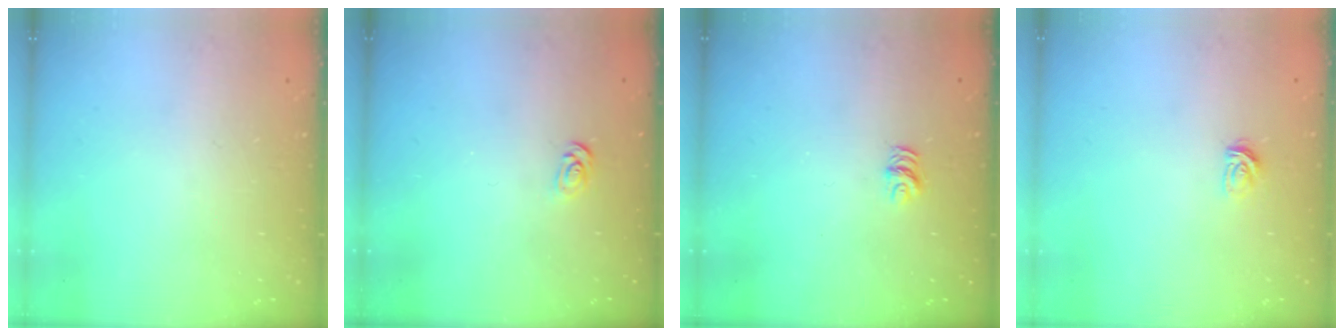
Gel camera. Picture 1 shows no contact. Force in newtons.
{"total": 2.1, "press": 2.1, "slide": 0.2}
{"total": 4.6, "press": 4.6, "slide": 0.4}
{"total": 3.1, "press": 3.1, "slide": 0.3}